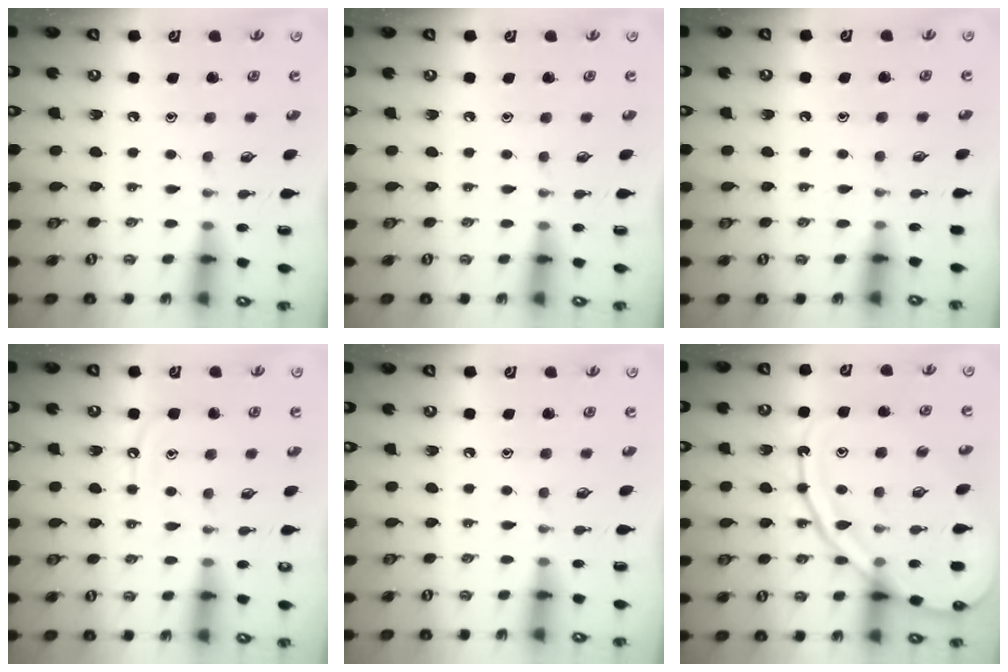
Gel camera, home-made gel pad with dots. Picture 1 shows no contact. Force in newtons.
{"total": 0.0}
{"total": 4.0, "press": 4.0, "slide": 0.4}
{"total": 5.5, "press": 5.5, "slide": 0.5}
{"total": 0.0}
{"total": 15.9, "press": 15.8, "slide": 1.5}